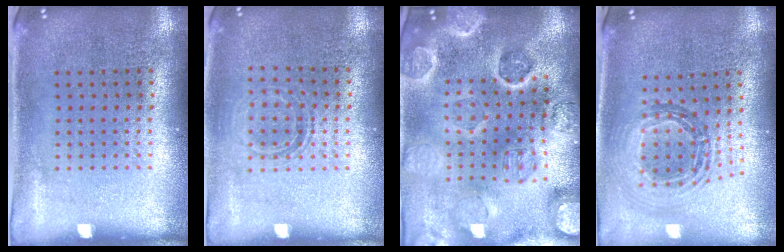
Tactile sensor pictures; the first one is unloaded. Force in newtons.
{"total": 1.1, "press": 1.0, "slide": 0.4}
{"total": 3.9, "press": 3.7, "slide": 1.2}
{"total": 0.9, "press": 0.9, "slide": 0.2}